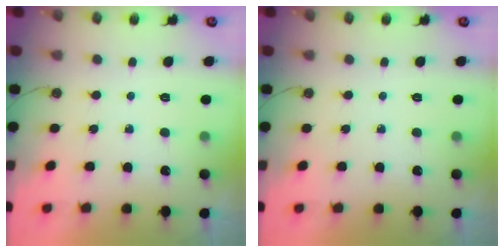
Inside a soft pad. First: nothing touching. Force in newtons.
{"total": 0.0}